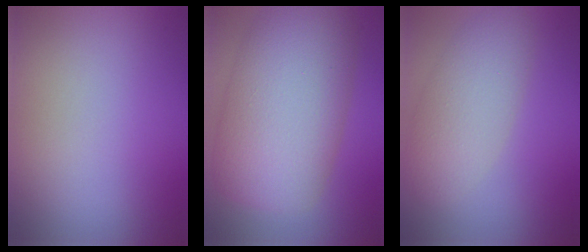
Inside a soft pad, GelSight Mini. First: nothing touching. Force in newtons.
{"total": 12.3, "press": 12.3, "slide": 0.4}
{"total": 4.6, "press": 4.6, "slide": 0.0}